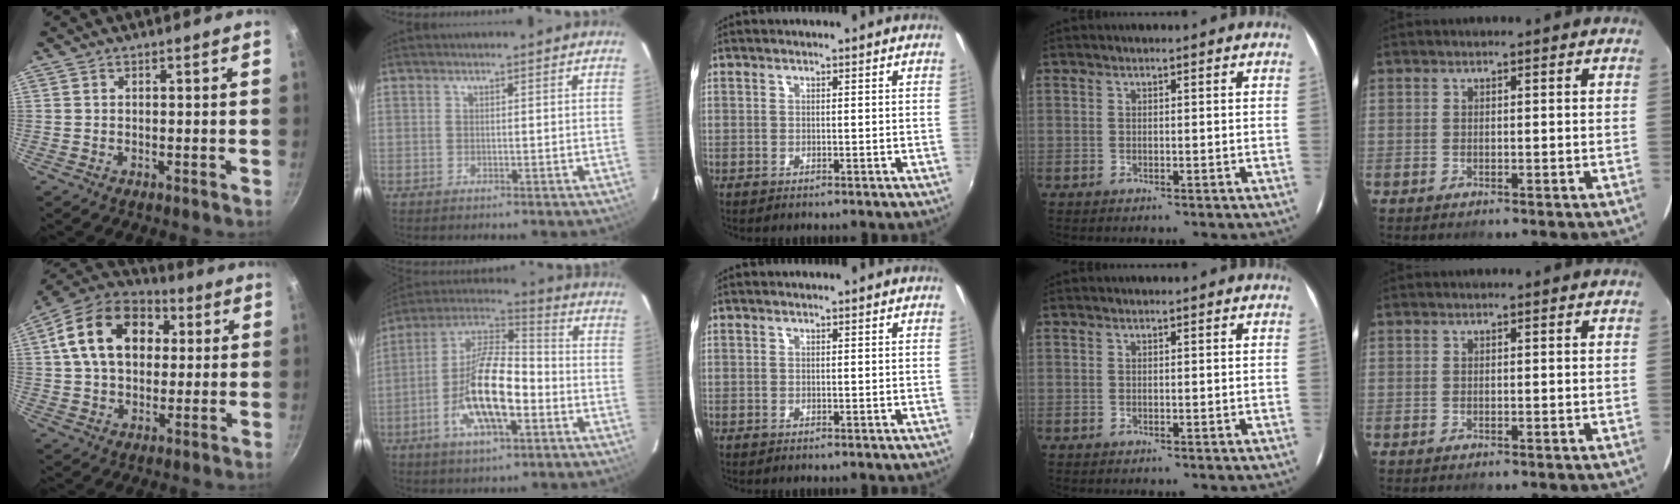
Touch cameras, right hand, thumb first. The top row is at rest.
{"thumb": {"total": 18.6, "force": [4.2, 13.1, 12.4], "torque": [-0.191, 0.022, 0.056]}, "index": {"total": 16.7, "force": [-5.4, 6.3, 14.5], "torque": [-0.283, -0.001, -0.103]}}